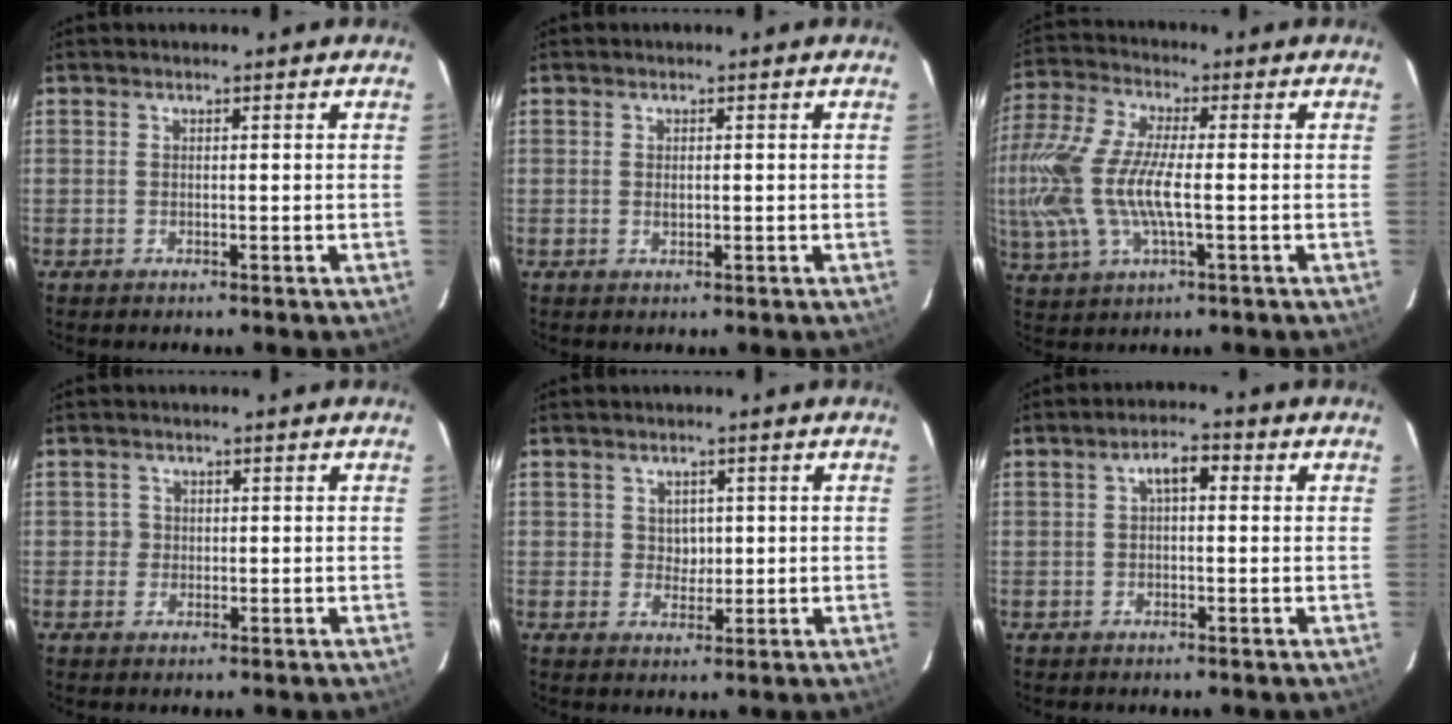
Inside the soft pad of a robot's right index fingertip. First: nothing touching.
{"total": 1.0, "force": [0.0, 0.7, 0.7], "torque": [-0.010, 0.000, 0.002]}
{"total": 18.4, "force": [-1.7, 6.9, 17.0], "torque": [-0.367, -0.008, -0.036]}
{"total": 1.6, "force": [-0.1, 1.6, -0.1], "torque": [0.005, 0.005, -0.001]}
{"total": 2.7, "force": [0.6, 2.6, 0.7], "torque": [-0.008, 0.006, 0.013]}
{"total": 3.8, "force": [0.8, 1.8, 3.2], "torque": [-0.056, 0.018, 0.013]}